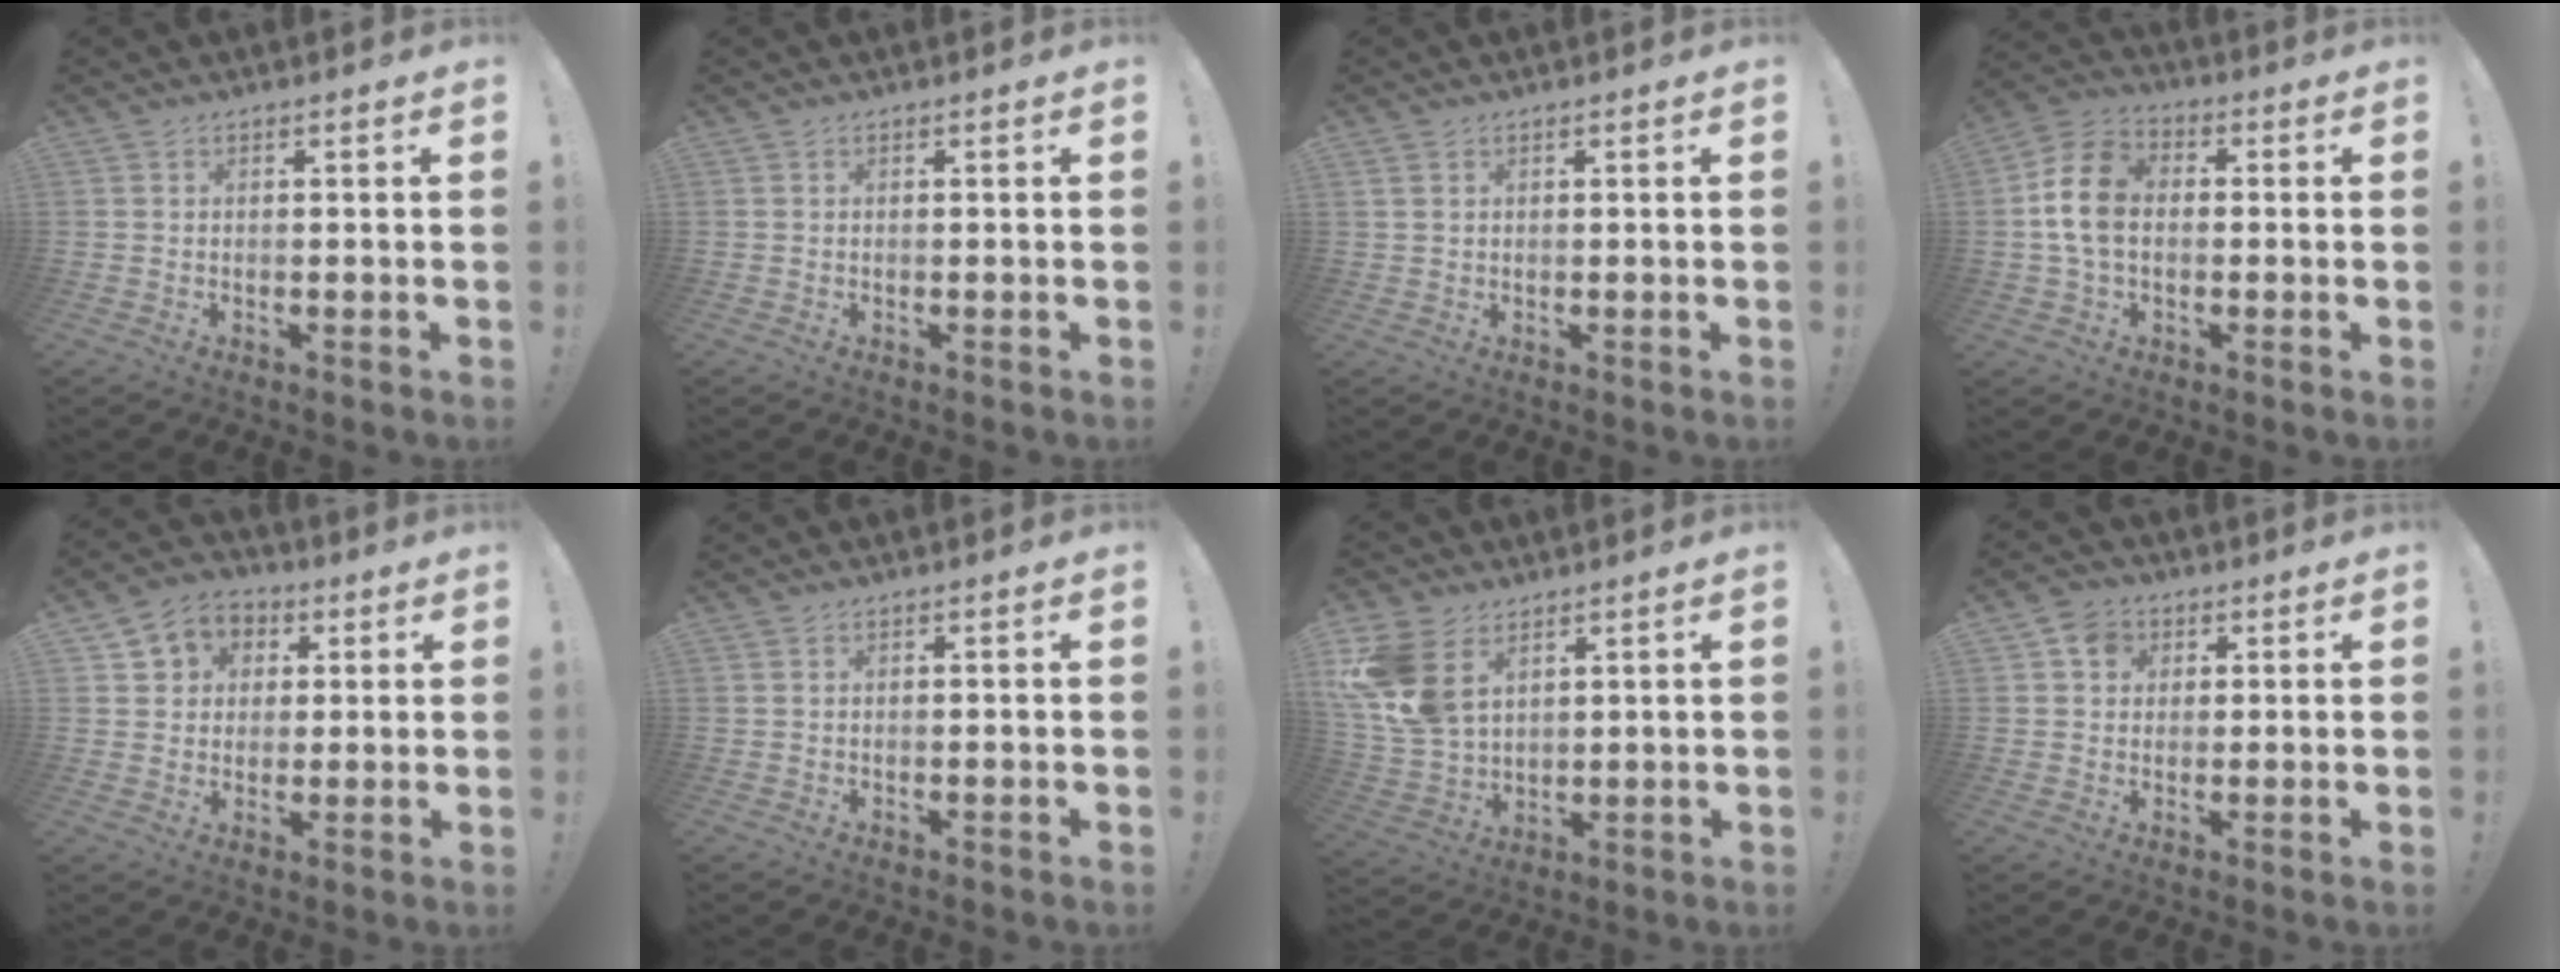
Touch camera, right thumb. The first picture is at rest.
{"total": 0.0}
{"total": 1.4, "force": [0.6, 1.1, 0.5], "torque": [-0.007, 0.001, 0.012]}
{"total": 12.8, "force": [-0.2, 9.1, 9.1], "torque": [-0.160, 0.016, 0.001]}
{"total": 7.5, "force": [1.6, 7.0, 1.9], "torque": [-0.023, -0.004, 0.036]}
{"total": 0.0}
{"total": 13.8, "force": [5.7, 9.4, 8.3], "torque": [-0.171, -0.026, 0.115]}
{"total": 5.9, "force": [1.9, 5.2, 2.2], "torque": [-0.031, 0.001, 0.036]}